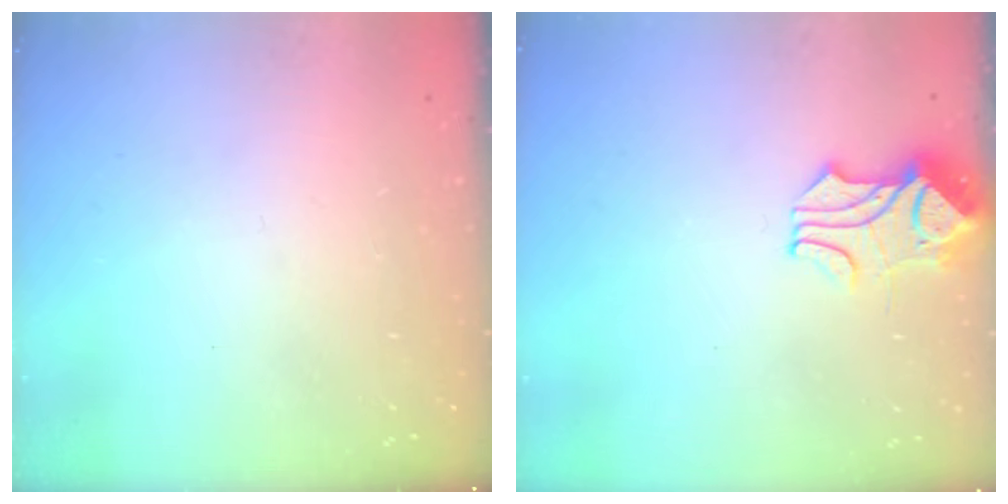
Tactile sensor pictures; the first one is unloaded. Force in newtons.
{"total": 1.8, "press": 1.4, "slide": 1.2}